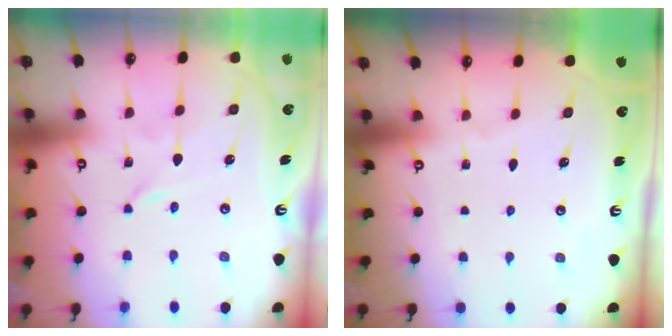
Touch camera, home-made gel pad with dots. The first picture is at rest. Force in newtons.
{"total": 0.0}